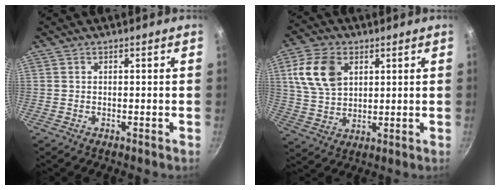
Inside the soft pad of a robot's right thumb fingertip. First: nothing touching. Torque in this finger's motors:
{"motor_torque": [-0.15, 0.58, 0.69, -0.13, 0.09]}